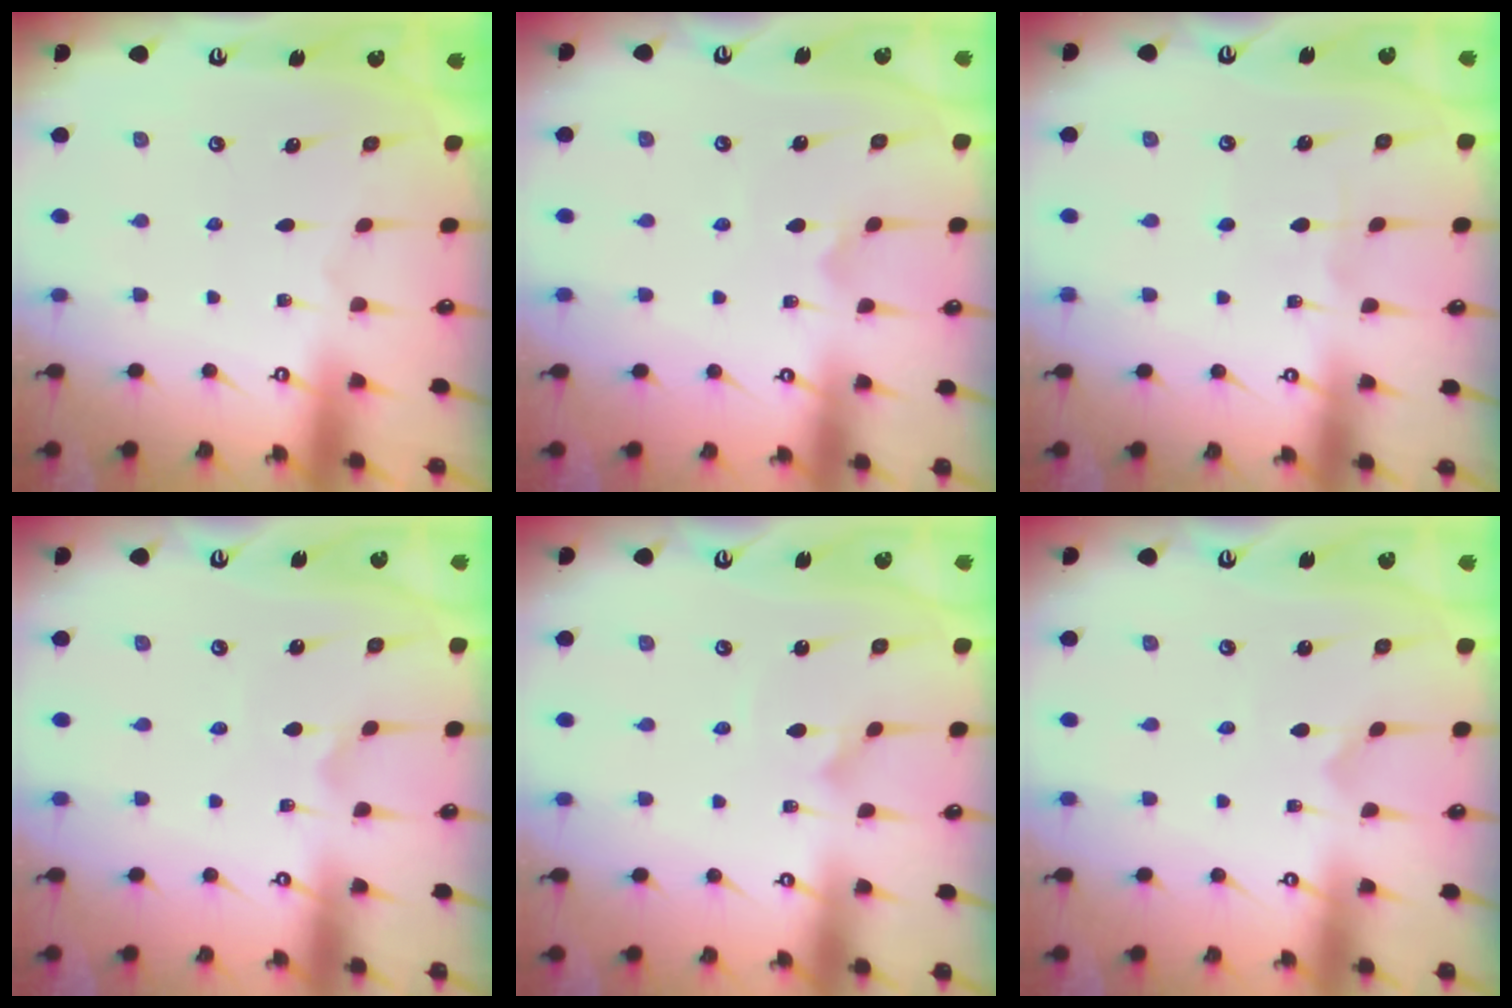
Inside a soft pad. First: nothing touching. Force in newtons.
{"total": 2.5, "press": 2.5, "slide": 0.3}
{"total": 2.5, "press": 2.5, "slide": 0.4}
{"total": 1.5, "press": 1.4, "slide": 0.4}
{"total": 1.3, "press": 1.3, "slide": 0.0}
{"total": 0.0}